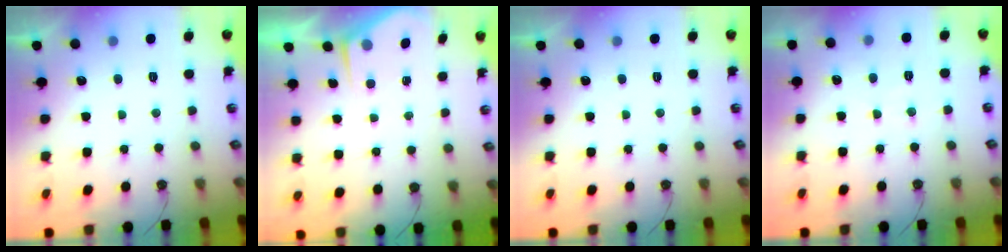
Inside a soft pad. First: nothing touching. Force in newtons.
{"total": 2.8, "press": 2.8, "slide": 0.4}
{"total": 0.0}
{"total": 5.3, "press": 5.2, "slide": 0.8}